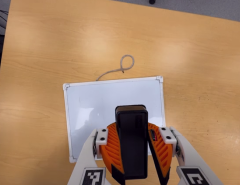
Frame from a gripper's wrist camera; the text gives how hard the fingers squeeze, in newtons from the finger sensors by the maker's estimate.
{"total": 11.9, "left": 11.8, "right": 12.0}